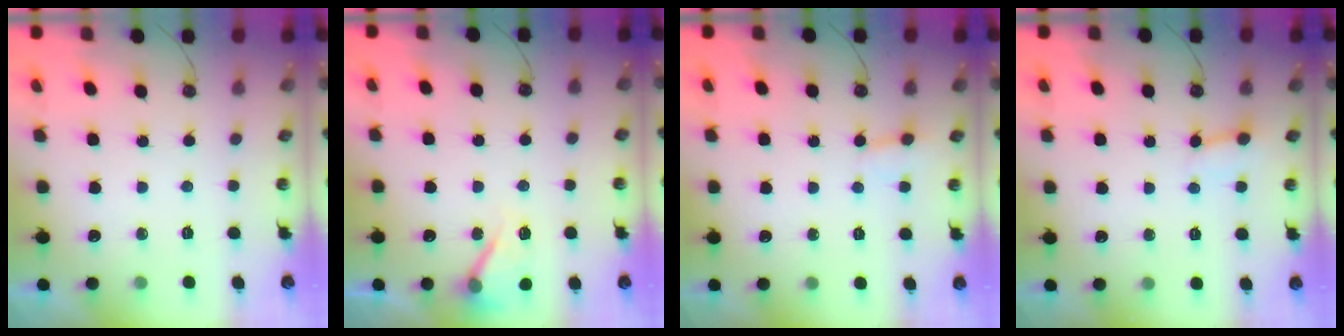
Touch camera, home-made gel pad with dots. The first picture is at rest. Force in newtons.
{"total": 8.9, "press": 8.8, "slide": 1.5}
{"total": 2.6, "press": 2.6, "slide": 0.2}
{"total": 3.0, "press": 2.9, "slide": 0.4}